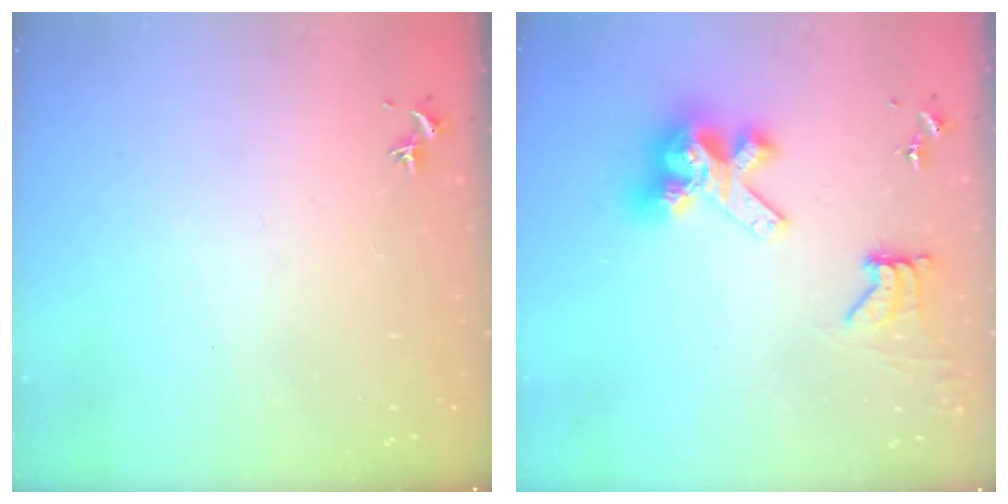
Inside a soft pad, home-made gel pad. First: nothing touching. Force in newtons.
{"total": 12.1, "press": 12.0, "slide": 0.6}